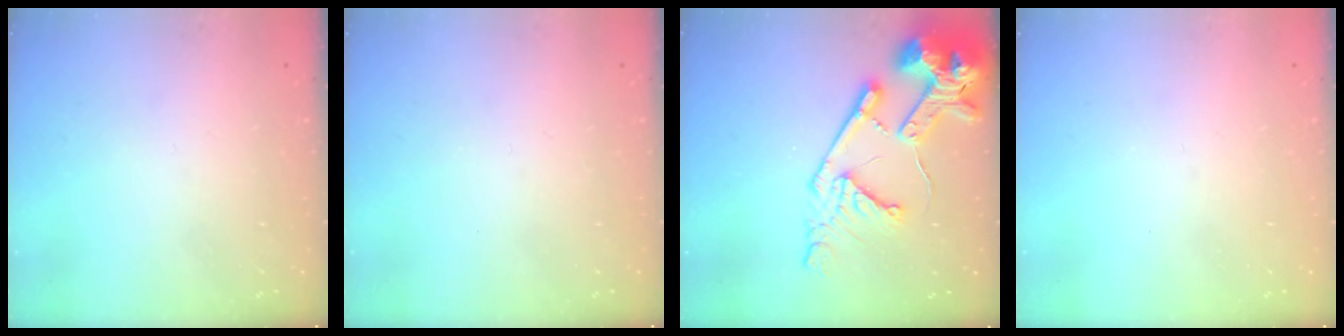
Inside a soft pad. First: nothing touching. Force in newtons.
{"total": 0.0}
{"total": 21.6, "press": 21.4, "slide": 2.4}
{"total": 0.0}